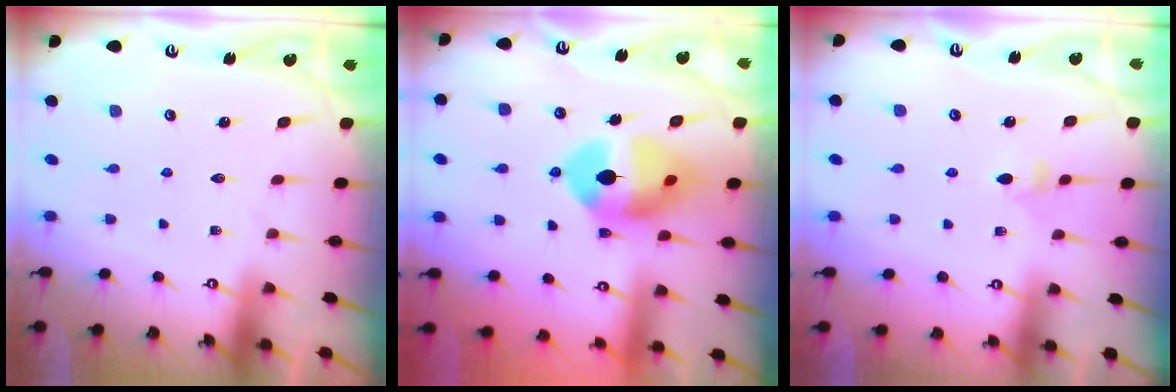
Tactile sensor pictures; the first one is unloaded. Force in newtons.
{"total": 12.0, "press": 11.8, "slide": 1.9}
{"total": 3.7, "press": 3.6, "slide": 0.8}